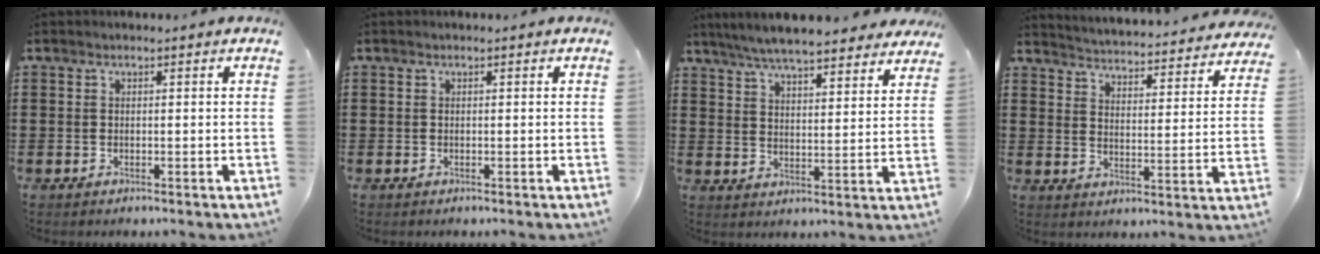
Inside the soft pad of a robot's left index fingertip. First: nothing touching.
{"total": 0.0}
{"total": 6.6, "force": [6.3, 0.4, 2.2], "torque": [-0.067, -0.027, 0.113]}
{"total": 3.6, "force": [3.5, -0.6, 0.1], "torque": [-0.016, -0.041, 0.051]}